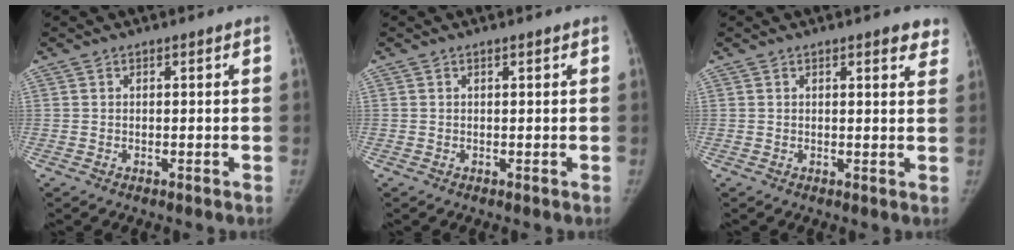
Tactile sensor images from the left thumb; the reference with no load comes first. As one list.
[{"total": 0.0}, {"total": 3.7, "force": [2.8, 1.1, 2.3], "torque": [-0.004, -0.010, 0.026]}]